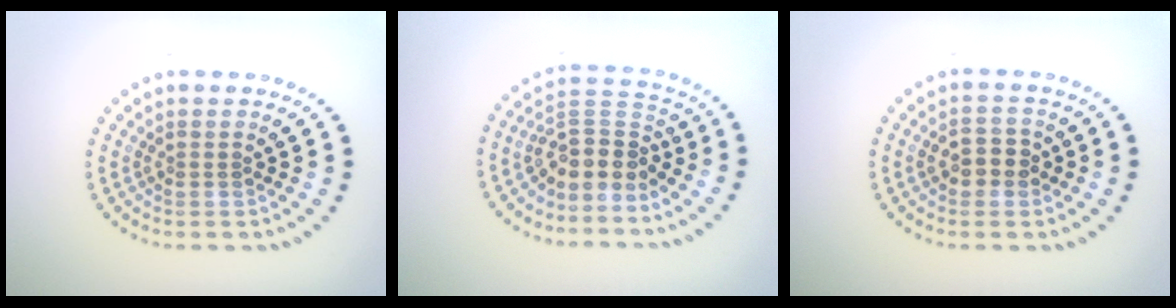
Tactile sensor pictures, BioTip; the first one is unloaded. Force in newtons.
{"total": 3.8, "press": 3.1, "slide": 2.2}
{"total": 2.5, "press": 2.4, "slide": 0.4}